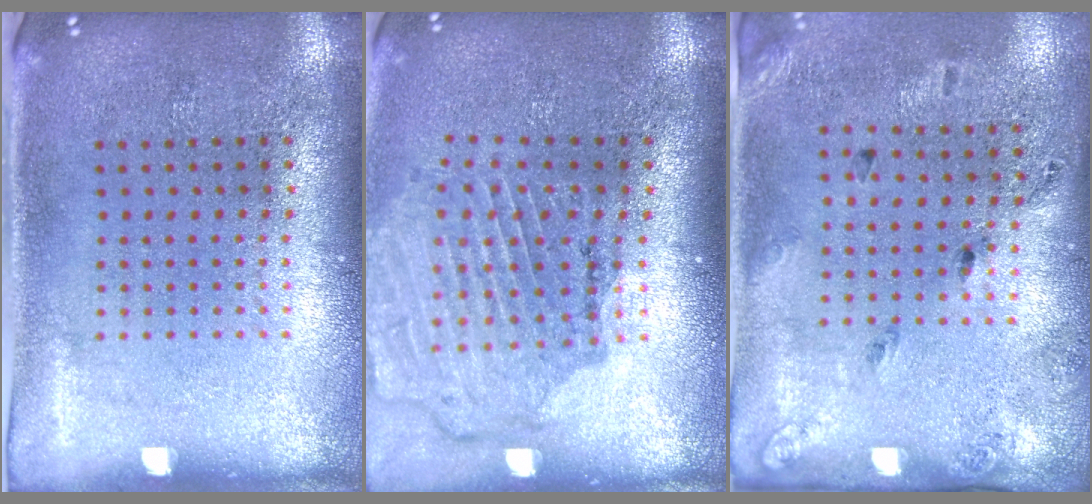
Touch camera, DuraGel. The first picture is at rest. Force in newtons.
{"total": 1.6, "press": 1.6, "slide": 0.2}
{"total": 1.8, "press": 1.1, "slide": 1.5}